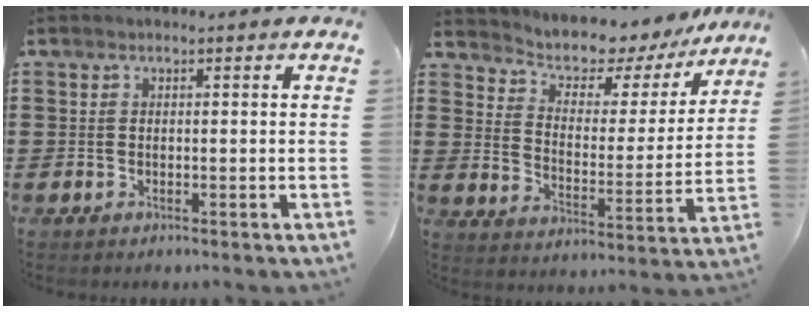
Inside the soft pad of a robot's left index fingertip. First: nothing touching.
{"total": 5.3, "force": [4.8, 2.1, 1.0], "torque": [-0.043, -0.042, 0.075]}